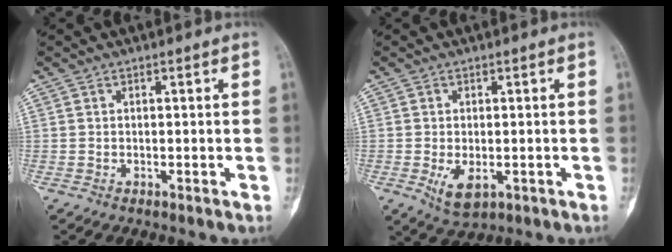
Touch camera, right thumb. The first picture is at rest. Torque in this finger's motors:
{"motor_torque": [0.21, 0.03, 0.74, 0.02, 0.15]}